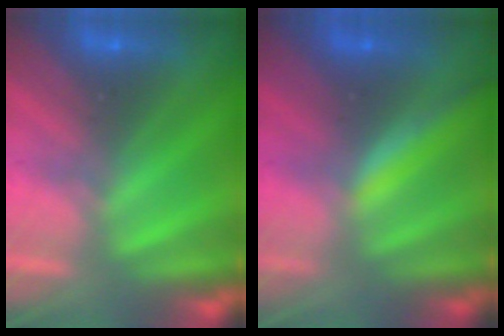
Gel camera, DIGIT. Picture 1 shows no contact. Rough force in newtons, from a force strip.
{"total": 1.3}